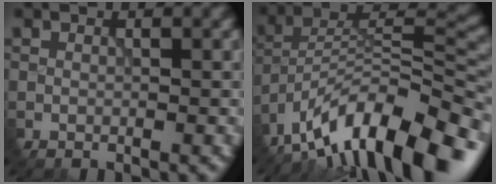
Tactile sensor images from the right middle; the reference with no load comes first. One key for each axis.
{"total": 15.1, "fx": -10.7, "fy": 4.4, "fz": 9.7, "tx": -0.166, "ty": 0.024, "tz": -0.187}